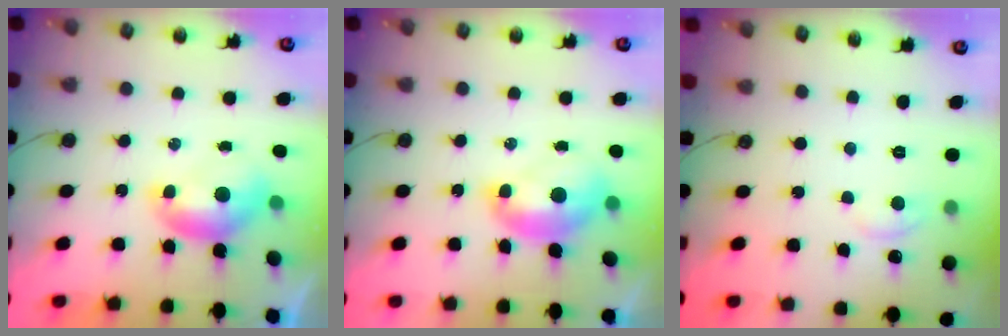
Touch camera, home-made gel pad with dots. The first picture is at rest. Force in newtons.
{"total": 2.1, "press": 2.0, "slide": 0.7}
{"total": 1.7, "press": 1.5, "slide": 0.6}